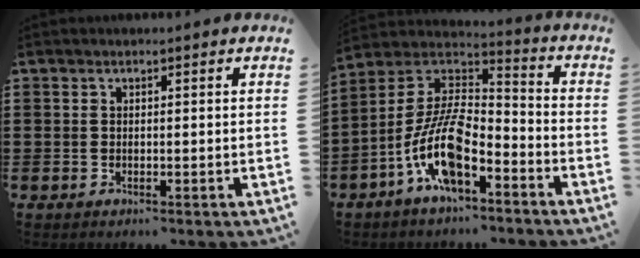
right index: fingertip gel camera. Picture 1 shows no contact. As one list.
[{"total": 12.4, "force": [-6.1, 4.8, 9.7], "torque": [-0.227, -0.007, -0.123]}]